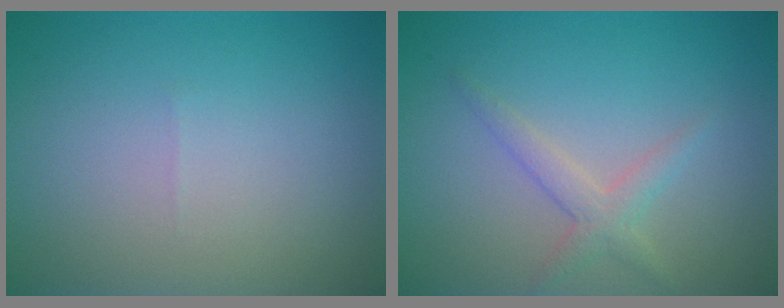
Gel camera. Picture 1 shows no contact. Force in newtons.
{"total": 2.0, "press": 2.0, "slide": 0.1}